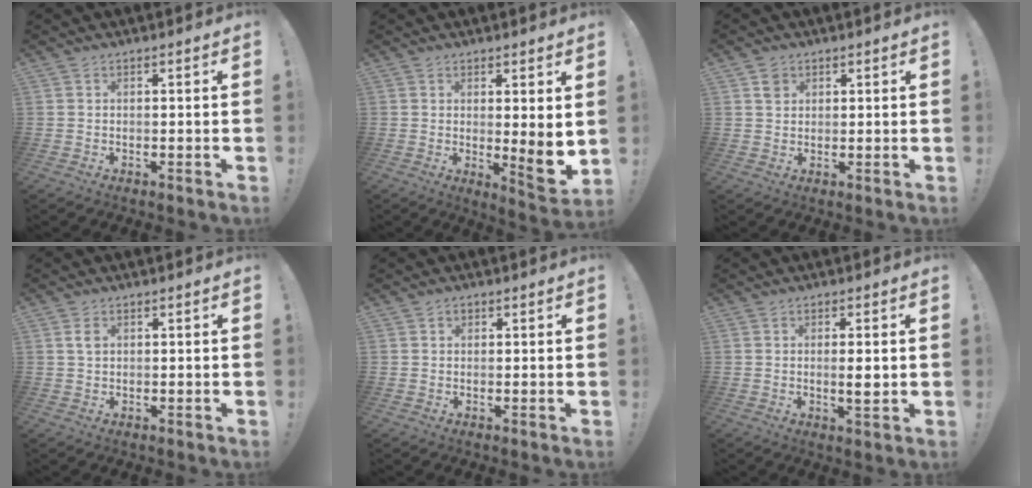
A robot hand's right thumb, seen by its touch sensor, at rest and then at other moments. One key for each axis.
{"total": 6.9, "fx": 0.3, "fy": 0.8, "fz": 6.8, "tx": -0.076, "ty": -0.027, "tz": 0.005}
{"total": 2.8, "fx": 1.5, "fy": 2.3, "fz": 0.5, "tx": 0.004, "ty": -0.005, "tz": 0.027}
{"total": 2.4, "fx": 1.0, "fy": 1.7, "fz": 1.5, "tx": -0.012, "ty": -0.004, "tz": 0.013}
{"total": 1.2, "fx": 0.5, "fy": 1.1, "fz": 0.3, "tx": -0.002, "ty": 0.002, "tz": 0.009}
{"total": 4.2, "fx": 0.0, "fy": 0.7, "fz": 4.1, "tx": -0.059, "ty": -0.009, "tz": -0.003}